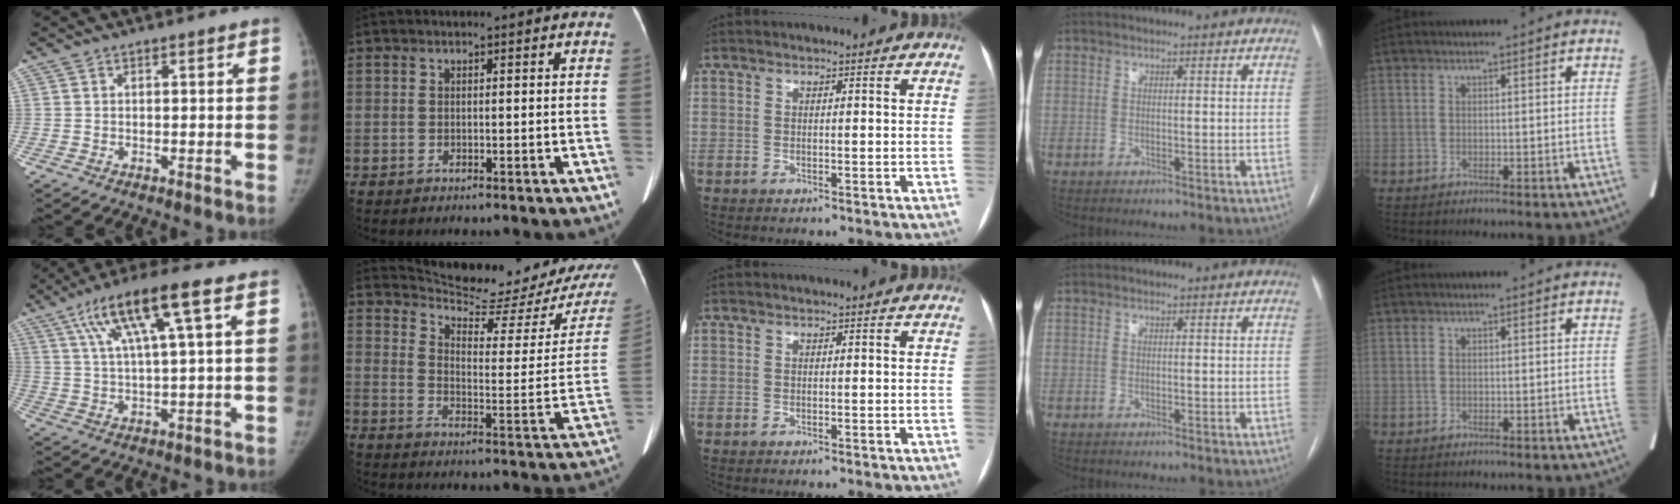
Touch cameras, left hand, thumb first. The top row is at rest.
{"thumb": {"total": 13.4, "force": [5.6, 1.6, 12.0], "torque": [-0.231, 0.005, 0.099]}, "index": {"total": 16.2, "force": [15.2, 0.8, 5.3], "torque": [-0.077, -0.070, 0.204]}}